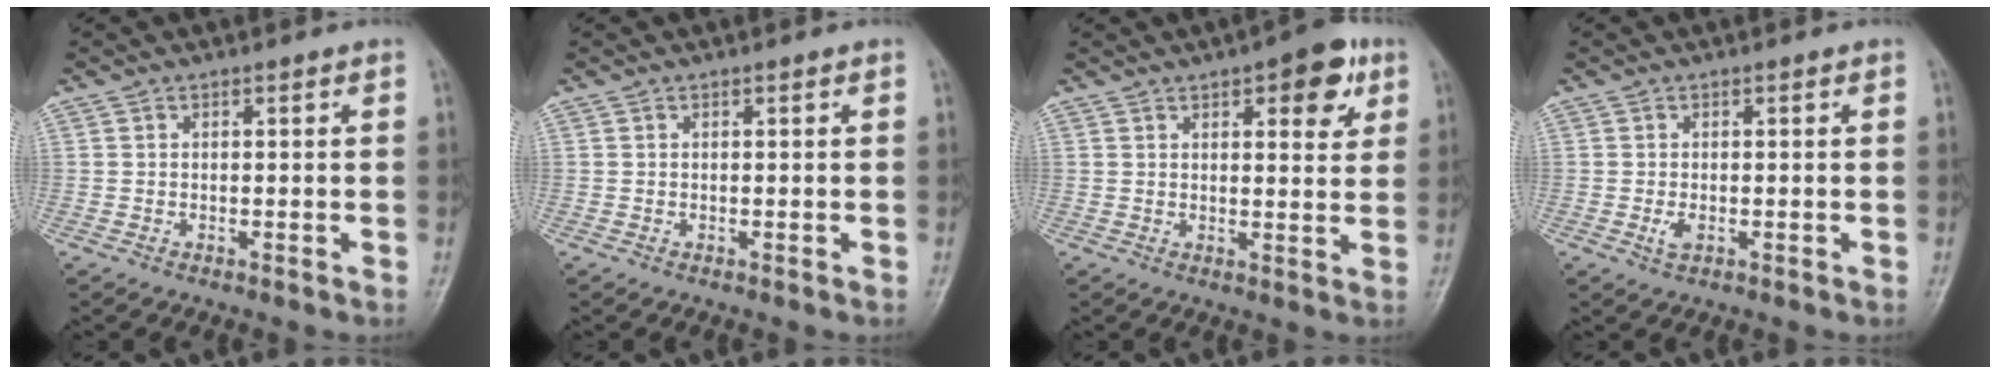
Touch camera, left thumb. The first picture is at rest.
{"total": 0.0}
{"total": 8.7, "force": [4.2, 3.5, 6.7], "torque": [-0.060, -0.013, 0.048]}
{"total": 1.8, "force": [-0.4, 1.0, 1.4], "torque": [-0.030, -0.004, -0.007]}